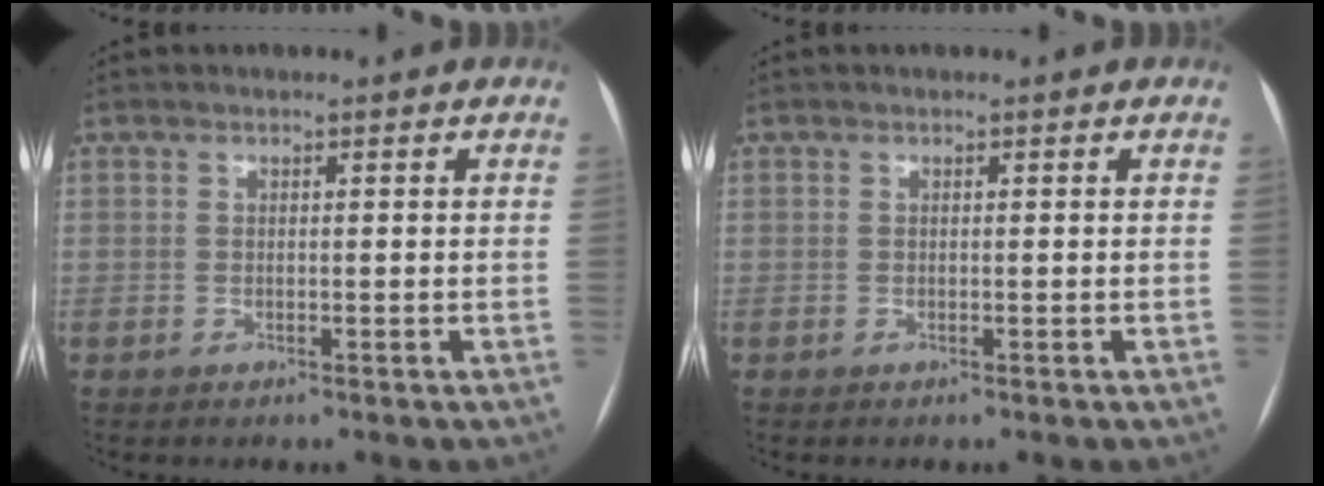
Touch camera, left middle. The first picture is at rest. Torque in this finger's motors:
{"motor_torque": [0.00, 0.00, 0.00, 0.00]}